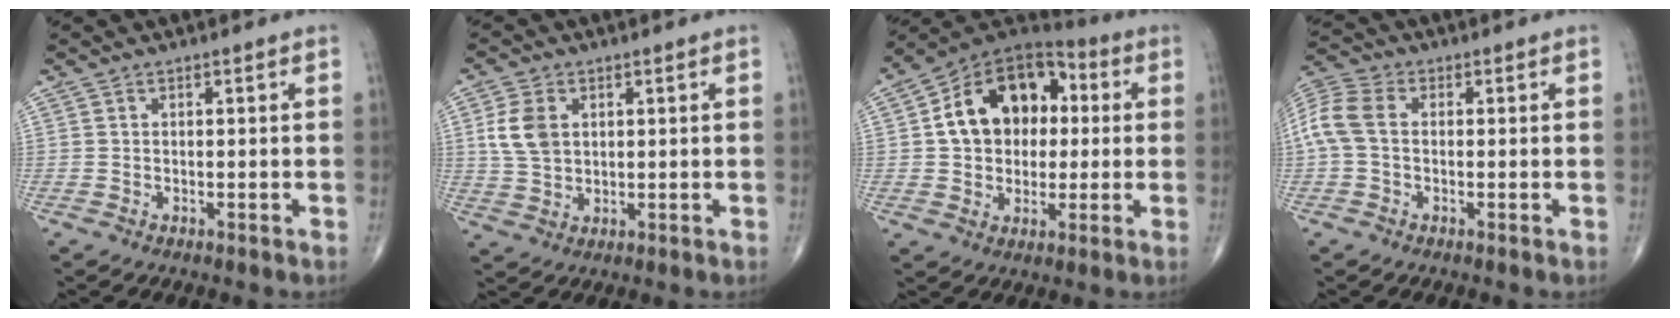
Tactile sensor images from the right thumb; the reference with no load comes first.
{"total": 6.7, "force": [1.7, 4.6, 4.5], "torque": [-0.084, -0.002, 0.037]}
{"total": 17.6, "force": [2.1, 13.0, 11.7], "torque": [-0.146, 0.028, 0.027]}
{"total": 8.1, "force": [0.2, 5.5, 5.9], "torque": [-0.140, 0.024, -0.004]}